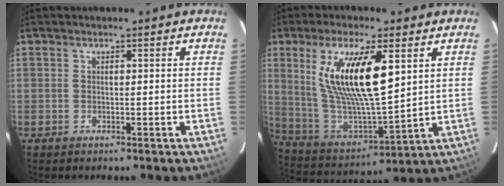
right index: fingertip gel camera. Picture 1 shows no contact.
{"total": 18.0, "force": [6.4, 5.3, 16.0], "torque": [-0.305, -0.005, 0.134]}